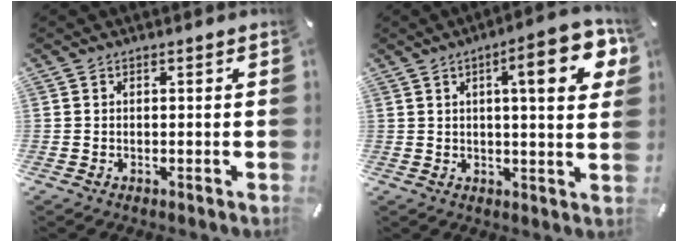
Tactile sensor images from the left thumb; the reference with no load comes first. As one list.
[{"total": 13.8, "force": [5.2, 3.5, 12.3], "torque": [-0.161, -0.023, 0.073]}]